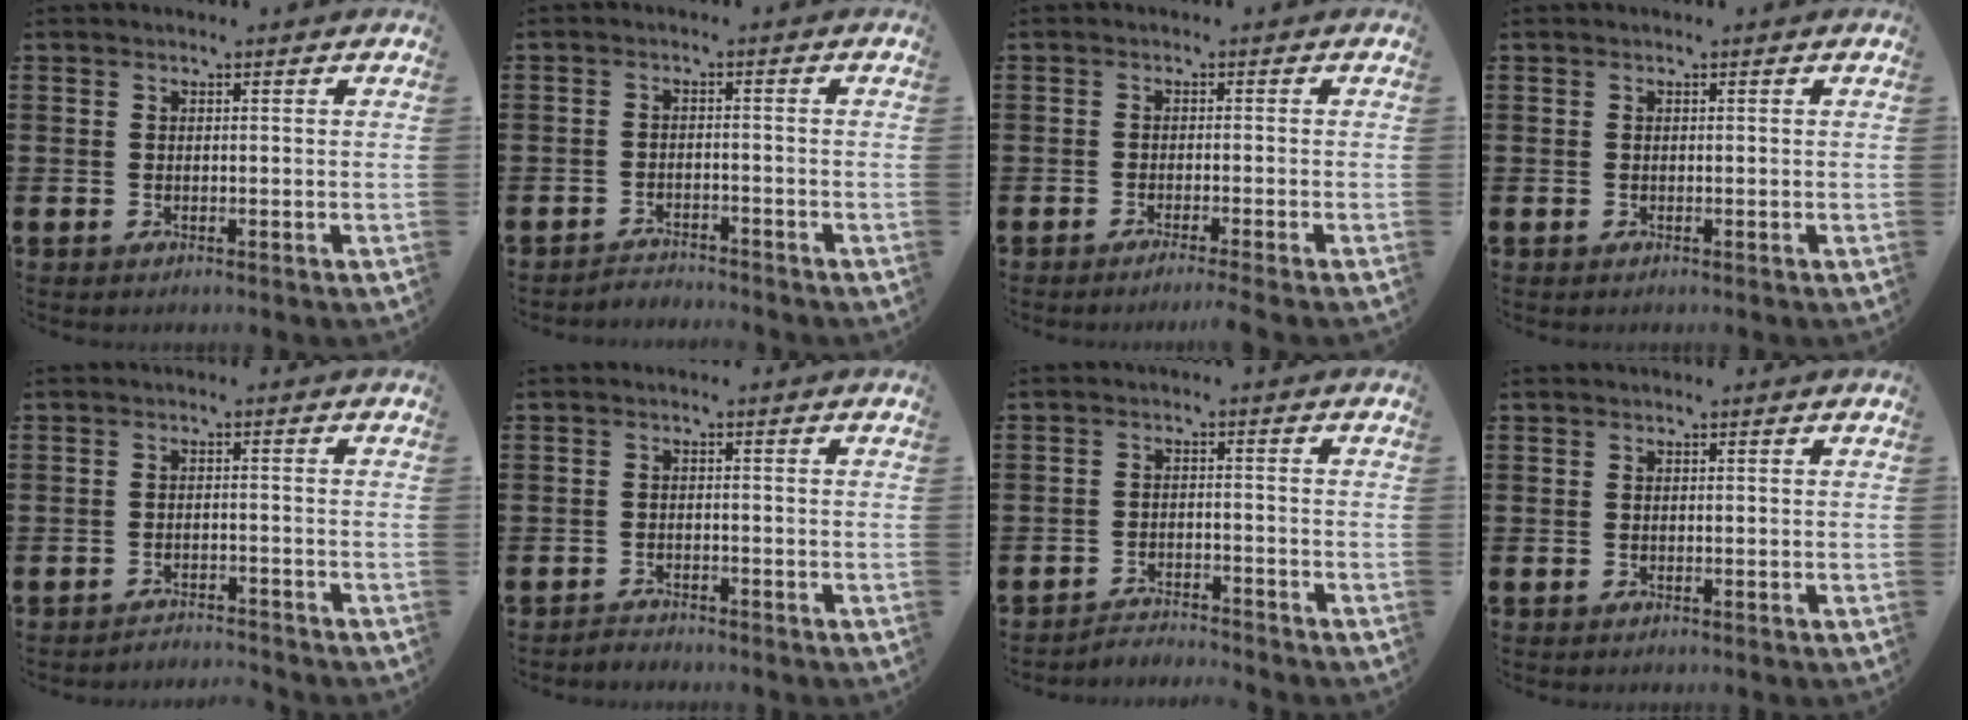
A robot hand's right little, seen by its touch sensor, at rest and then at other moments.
{"total": 2.0, "force": [-2.0, 0.0, -0.3], "torque": [-0.001, 0.004, -0.044]}
{"total": 1.2, "force": [-0.9, -0.3, 0.7], "torque": [-0.011, -0.002, -0.017]}
{"total": 0.0}
{"total": 2.0, "force": [-2.0, -0.1, -0.2], "torque": [-0.002, 0.003, -0.043]}
{"total": 1.3, "force": [-1.3, 0.1, -0.2], "torque": [-0.001, 0.004, -0.028]}
{"total": 2.6, "force": [-2.6, -0.1, -0.3], "torque": [-0.002, 0.004, -0.057]}
{"total": 0.0}